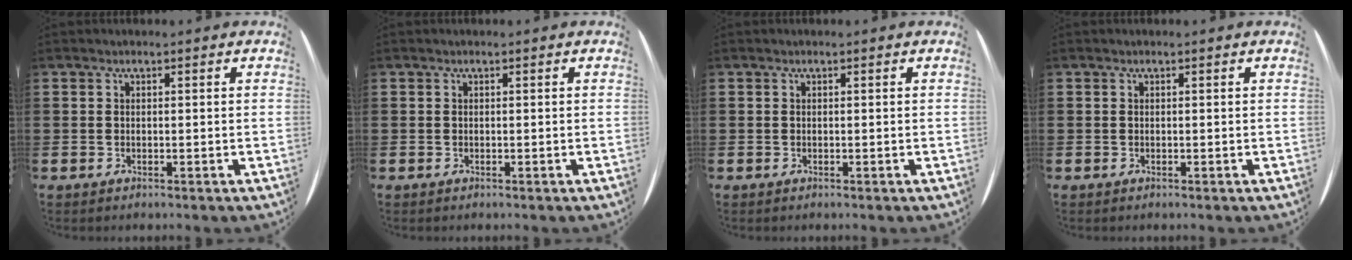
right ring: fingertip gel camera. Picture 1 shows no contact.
{"total": 0.0}
{"total": 0.0}
{"total": 0.0}